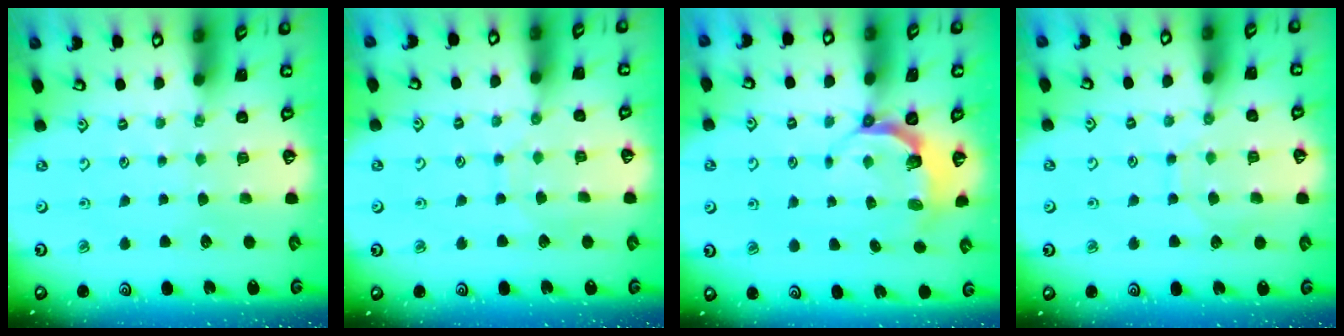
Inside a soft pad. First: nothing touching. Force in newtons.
{"total": 4.2, "press": 4.2, "slide": 0.3}
{"total": 5.3, "press": 4.3, "slide": 3.1}
{"total": 7.6, "press": 7.6, "slide": 0.5}